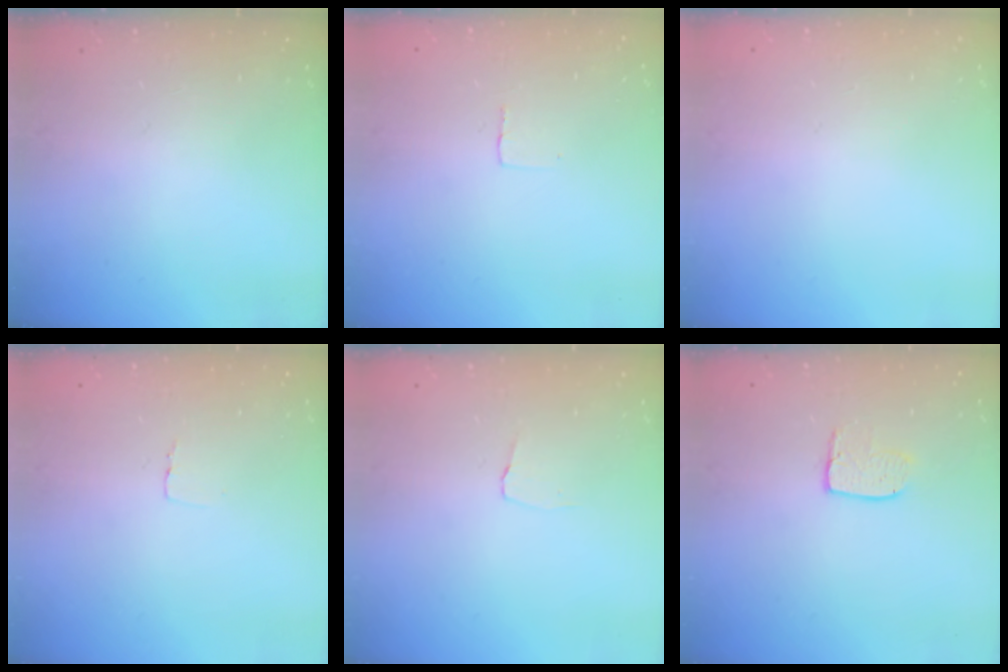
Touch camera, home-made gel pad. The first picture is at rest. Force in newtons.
{"total": 2.4, "press": 2.4, "slide": 0.1}
{"total": 0.7, "press": 0.6, "slide": 0.3}
{"total": 2.6, "press": 2.6, "slide": 0.1}
{"total": 2.9, "press": 2.8, "slide": 0.3}
{"total": 6.0, "press": 6.0, "slide": 0.3}